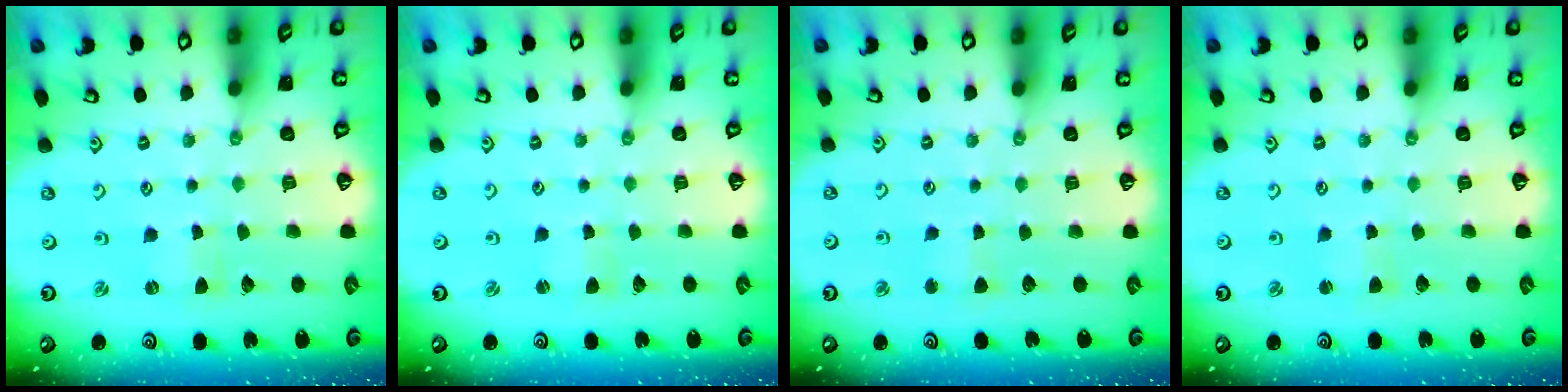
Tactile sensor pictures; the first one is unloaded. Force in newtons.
{"total": 0.9, "press": 0.9, "slide": 0.2}
{"total": 2.5, "press": 2.5, "slide": 0.3}
{"total": 2.5, "press": 2.5, "slide": 0.2}